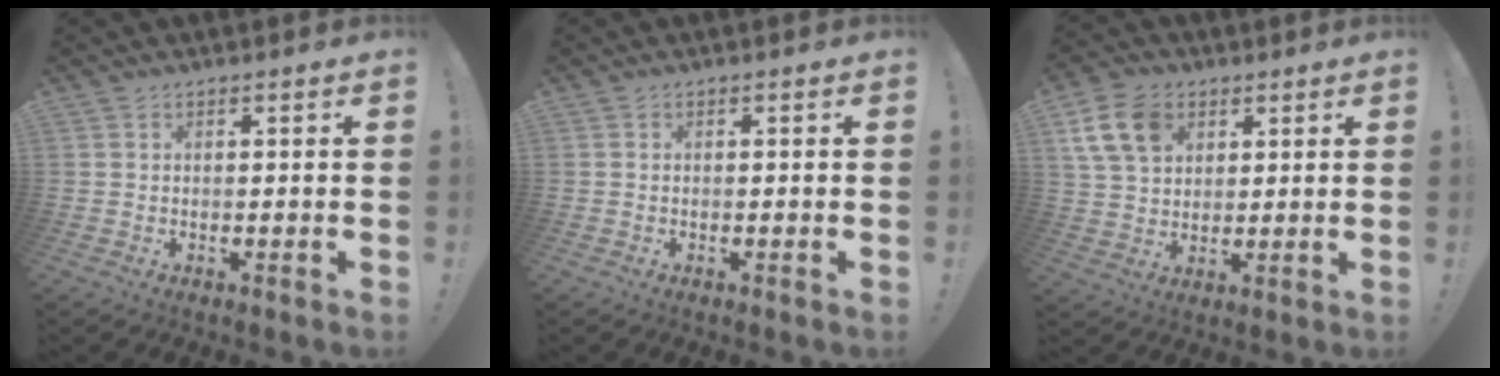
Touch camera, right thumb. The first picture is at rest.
{"total": 0.0}
{"total": 12.4, "force": [5.7, 8.8, 6.6], "torque": [-0.117, -0.016, 0.115]}